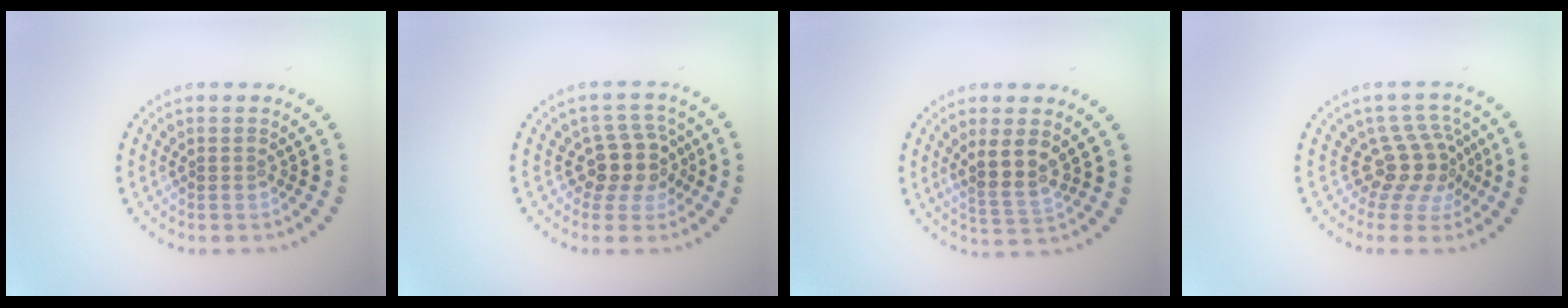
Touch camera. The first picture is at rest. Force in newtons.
{"total": 3.6, "press": 2.9, "slide": 2.0}
{"total": 3.1, "press": 2.6, "slide": 1.7}
{"total": 3.7, "press": 2.7, "slide": 2.5}